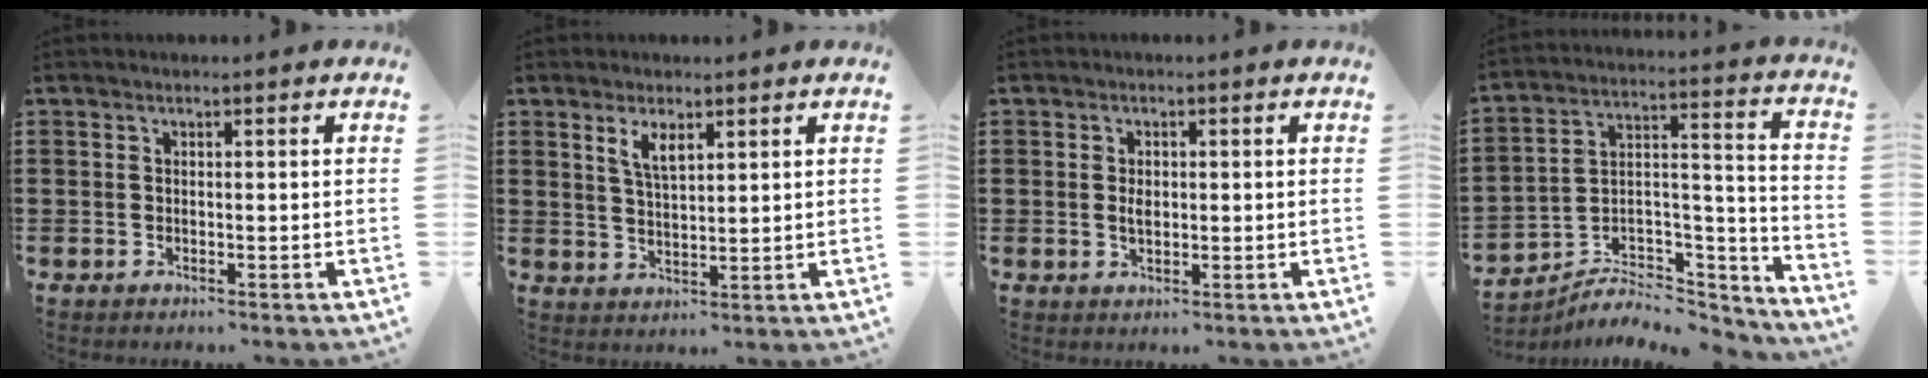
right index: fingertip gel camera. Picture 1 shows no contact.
{"total": 3.5, "force": [2.1, 1.3, 2.6], "torque": [-0.056, 0.004, 0.036]}
{"total": 2.1, "force": [0.1, 1.2, 1.8], "torque": [-0.037, 0.004, 0.002]}
{"total": 5.5, "force": [-4.4, 3.0, 1.6], "torque": [-0.027, 0.004, -0.083]}